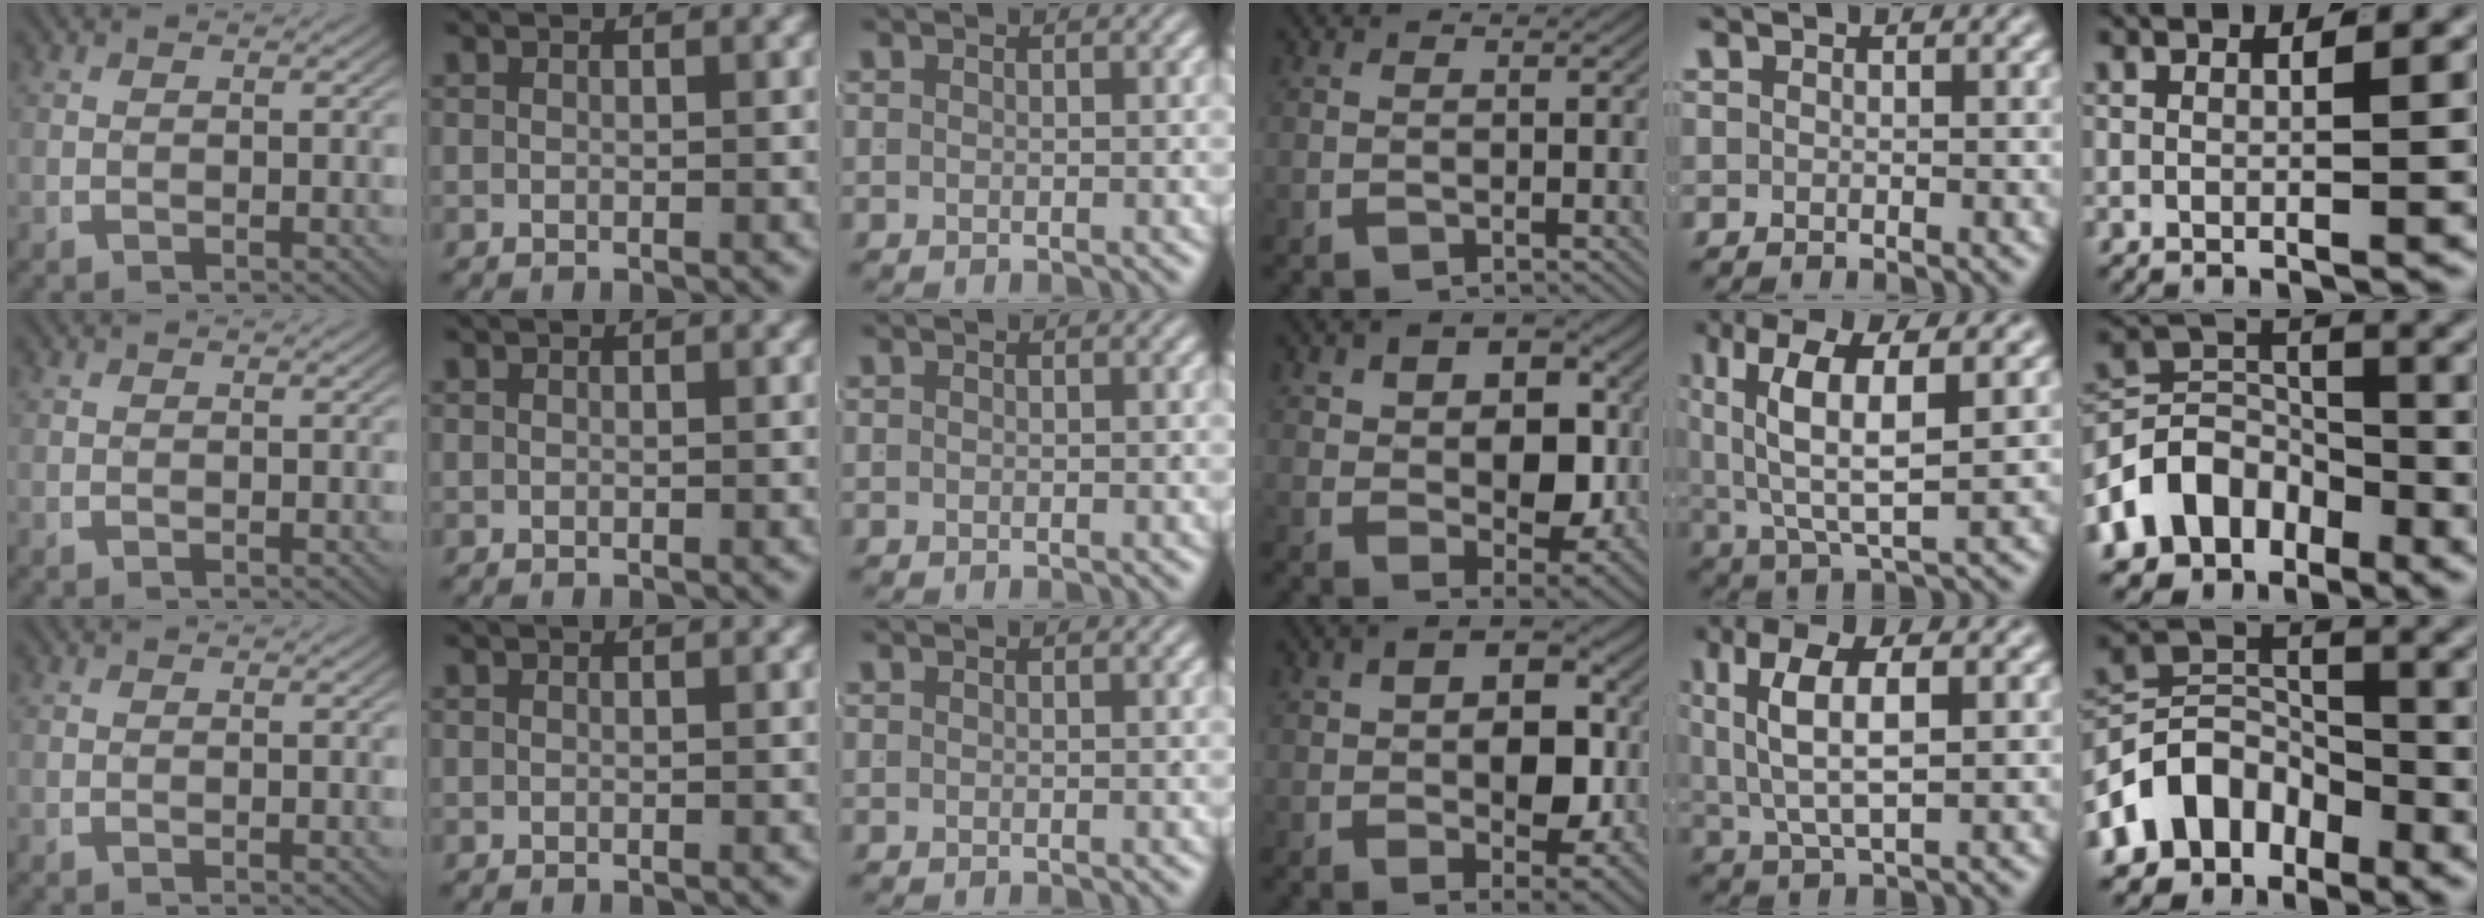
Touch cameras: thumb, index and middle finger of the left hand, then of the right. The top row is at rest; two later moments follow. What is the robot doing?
{"motion": "lift_and_place", "object": "shorts"}